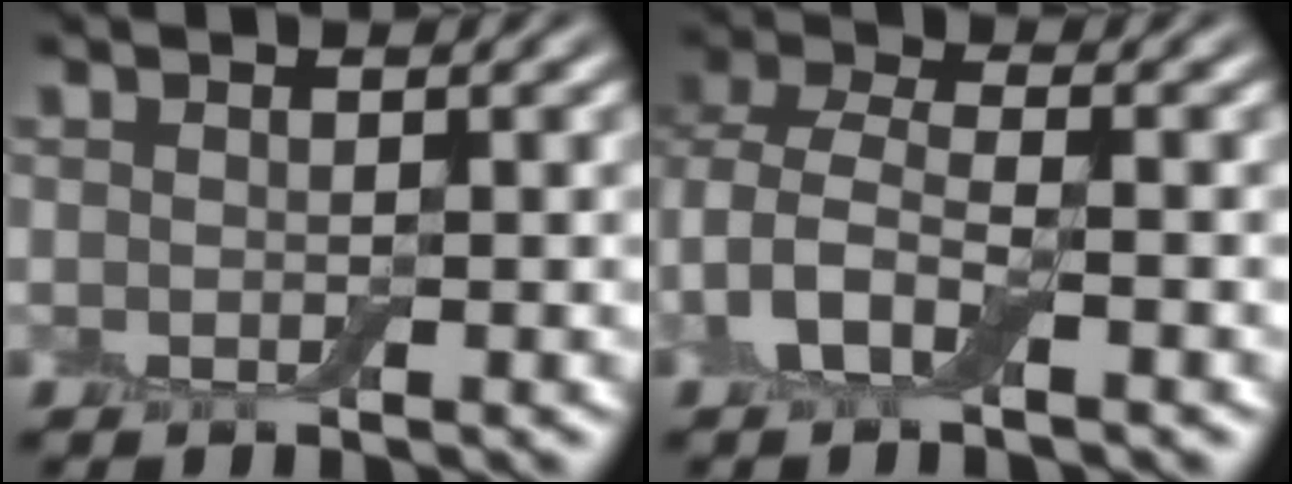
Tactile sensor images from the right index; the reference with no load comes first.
{"total": 4.5, "force": [-1.4, 2.7, 3.3], "torque": [-0.071, 0.006, -0.035]}